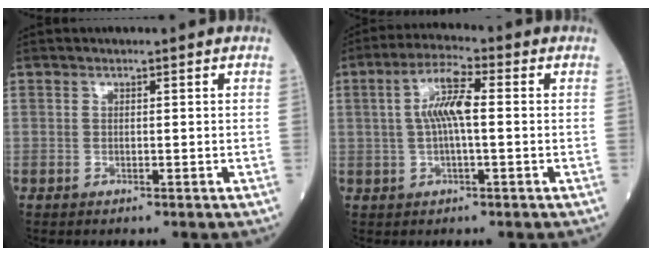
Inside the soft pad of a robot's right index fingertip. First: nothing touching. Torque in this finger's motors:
{"motor_torque": [1.32, 0.15, 0.56, 0.16]}